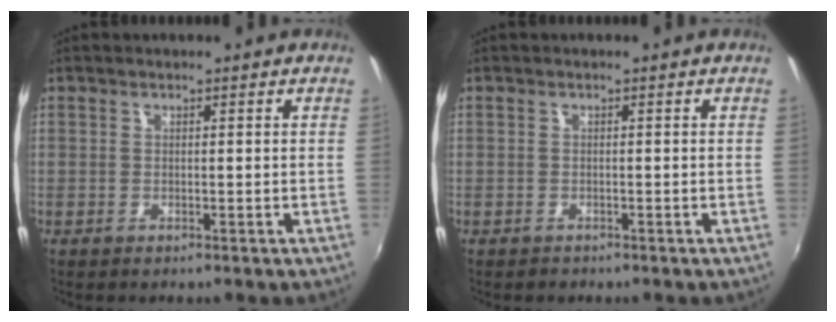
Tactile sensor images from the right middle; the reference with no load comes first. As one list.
[{"total": 0.7, "force": [-0.5, 0.4, 0.0], "torque": [-0.001, -0.001, -0.009]}]